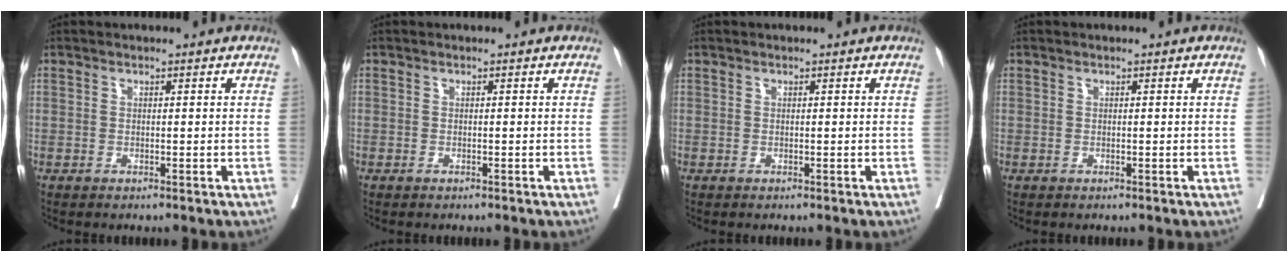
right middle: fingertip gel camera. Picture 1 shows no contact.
{"total": 0.0}
{"total": 0.0}
{"total": 0.0}